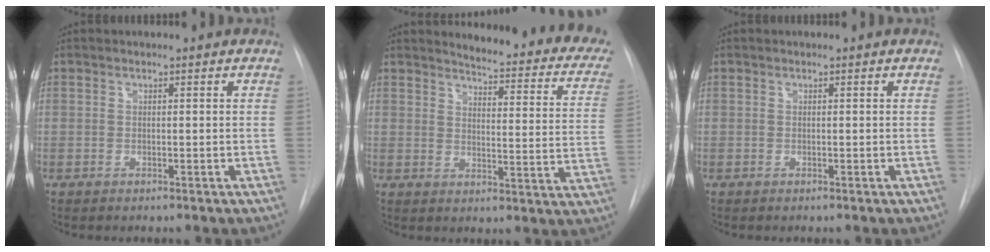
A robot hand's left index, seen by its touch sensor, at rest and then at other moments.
{"total": 19.3, "force": [17.5, 3.7, 7.3], "torque": [-0.069, -0.080, 0.180]}
{"total": 0.0}